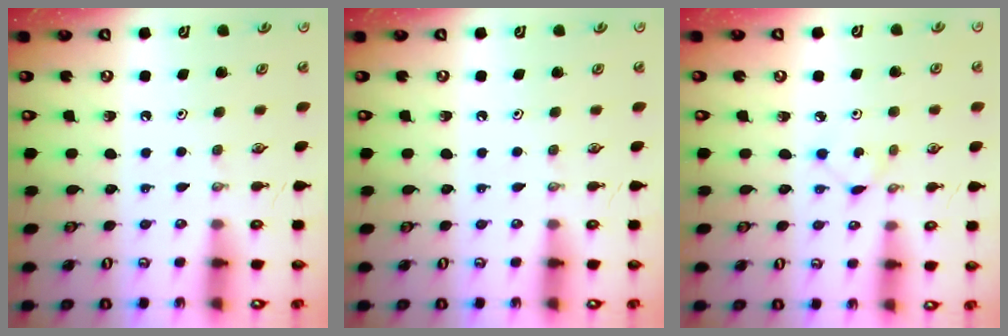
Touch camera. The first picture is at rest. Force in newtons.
{"total": 0.0}
{"total": 2.5, "press": 2.4, "slide": 0.3}